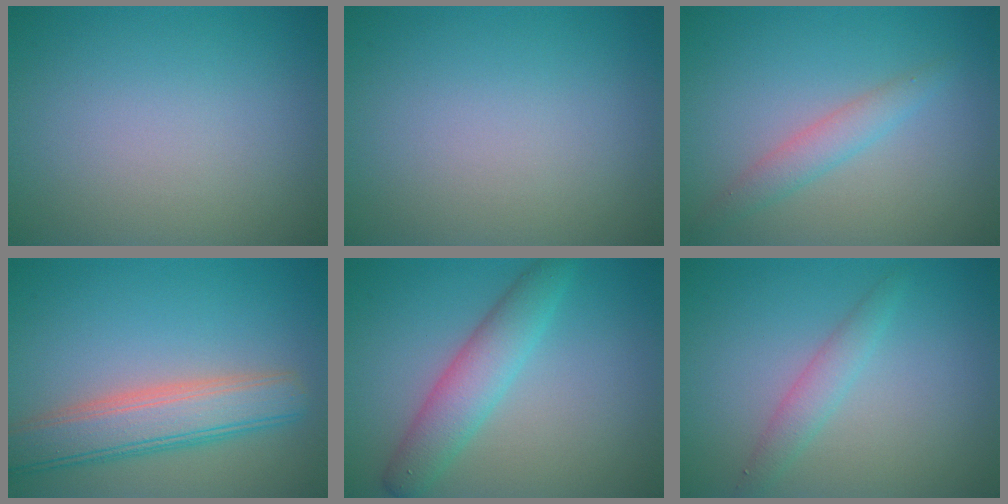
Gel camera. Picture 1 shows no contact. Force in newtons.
{"total": 0.0}
{"total": 2.1, "press": 2.1, "slide": 0.1}
{"total": 5.9, "press": 5.9, "slide": 0.6}
{"total": 4.1, "press": 4.1, "slide": 0.1}
{"total": 1.9, "press": 1.9, "slide": 0.1}